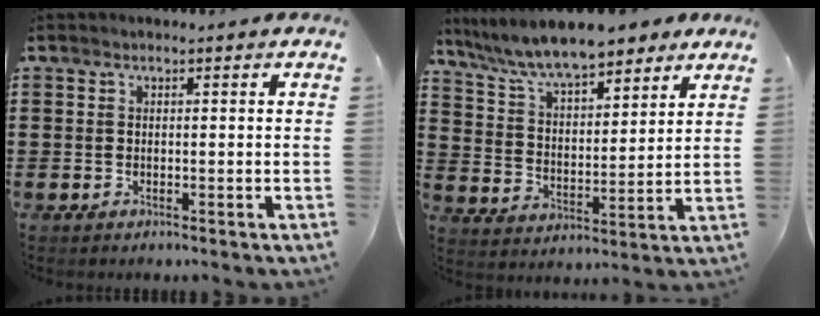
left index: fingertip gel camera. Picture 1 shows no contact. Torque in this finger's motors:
{"motor_torque": [1.58, -0.55, 0.95, 0.21]}